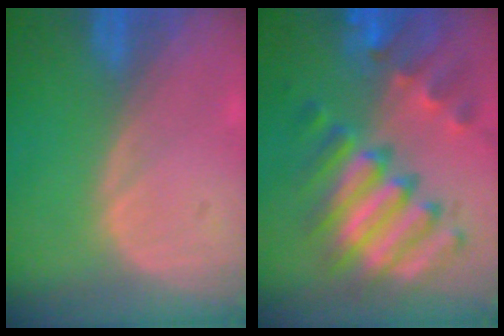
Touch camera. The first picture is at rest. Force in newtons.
{"total": 11.6, "press": 10.0, "slide": 5.8}